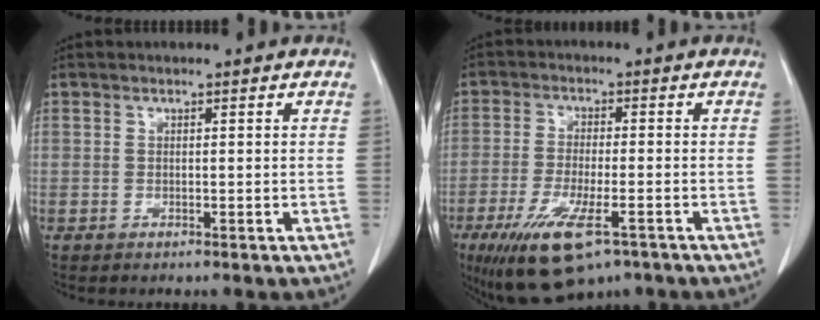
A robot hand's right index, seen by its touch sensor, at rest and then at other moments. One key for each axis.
{"total": 11.8, "fx": -6.8, "fy": 3.4, "fz": 9.0, "tx": -0.165, "ty": -0.025, "tz": -0.108}